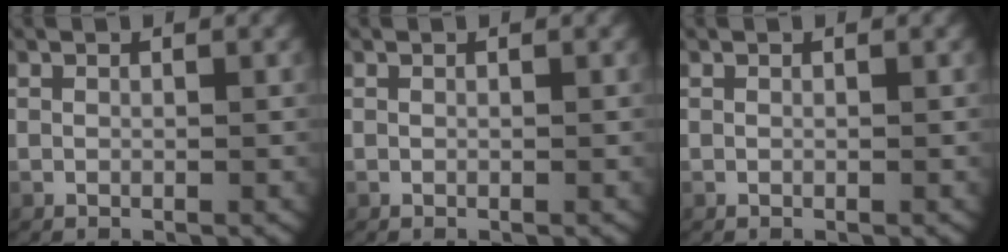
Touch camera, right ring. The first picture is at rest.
{"total": 0.0}
{"total": 0.0}